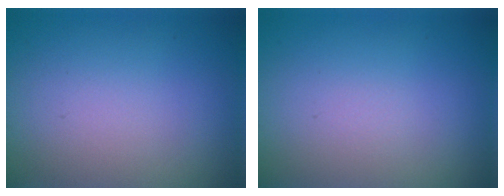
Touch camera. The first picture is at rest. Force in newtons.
{"total": 0.0}